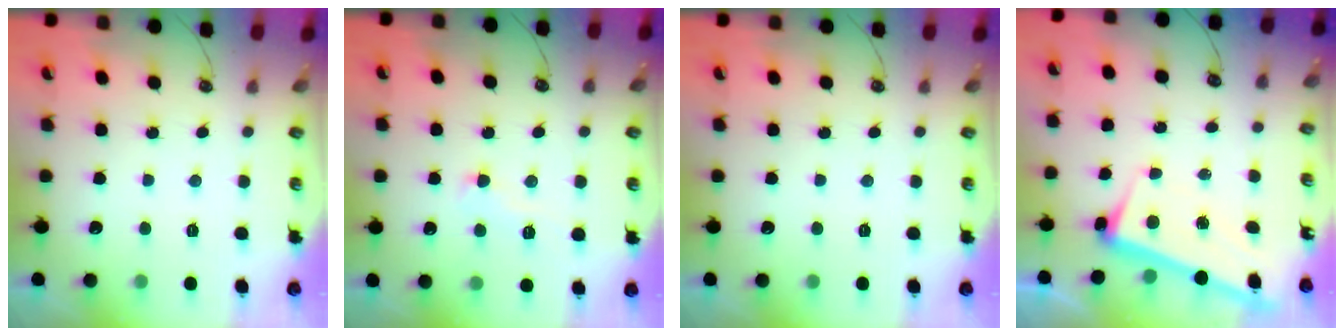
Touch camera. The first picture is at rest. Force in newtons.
{"total": 1.0, "press": 0.4, "slide": 0.9}
{"total": 0.0}
{"total": 2.5, "press": 2.2, "slide": 1.0}